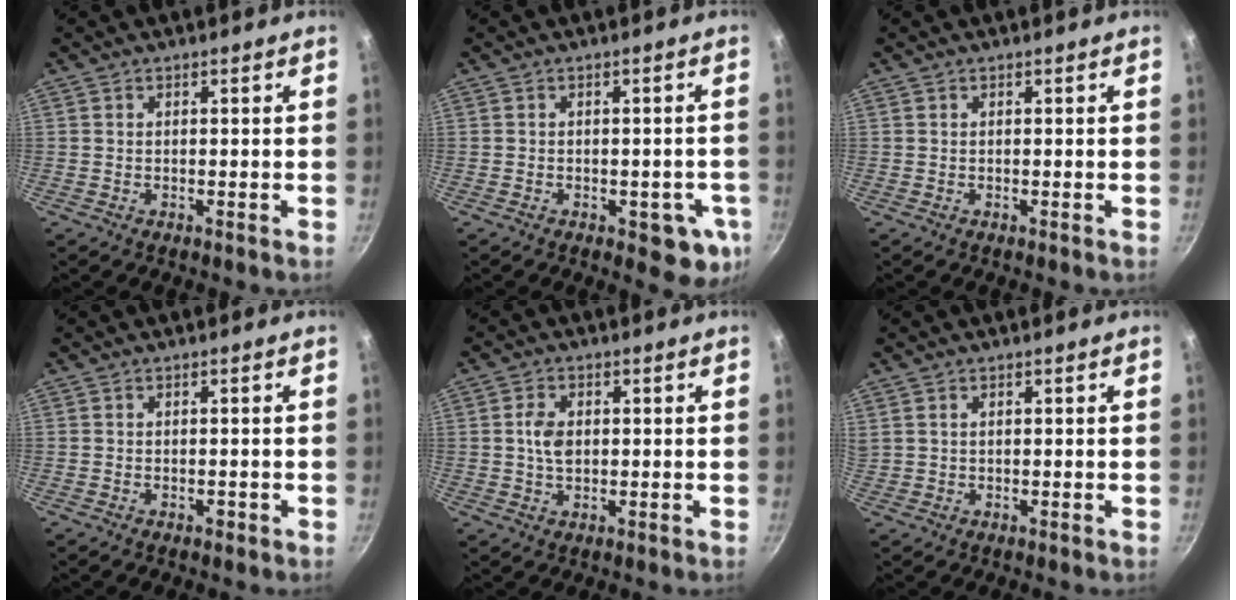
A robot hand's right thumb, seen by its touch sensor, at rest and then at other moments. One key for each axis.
{"total": 7.6, "fx": -2.3, "fy": 4.0, "fz": 6.0, "tx": -0.035, "ty": 0.001, "tz": -0.028}
{"total": 0.0}
{"total": 1.0, "fx": -0.4, "fy": 0.6, "fz": 0.6, "tx": -0.008, "ty": 0.003, "tz": -0.005}
{"total": 4.4, "fx": 0.4, "fy": 2.9, "fz": 3.2, "tx": -0.052, "ty": 0.002, "tz": 0.005}
{"total": 1.1, "fx": 0.7, "fy": 0.8, "fz": 0.5, "tx": -0.008, "ty": 0.003, "tz": 0.015}